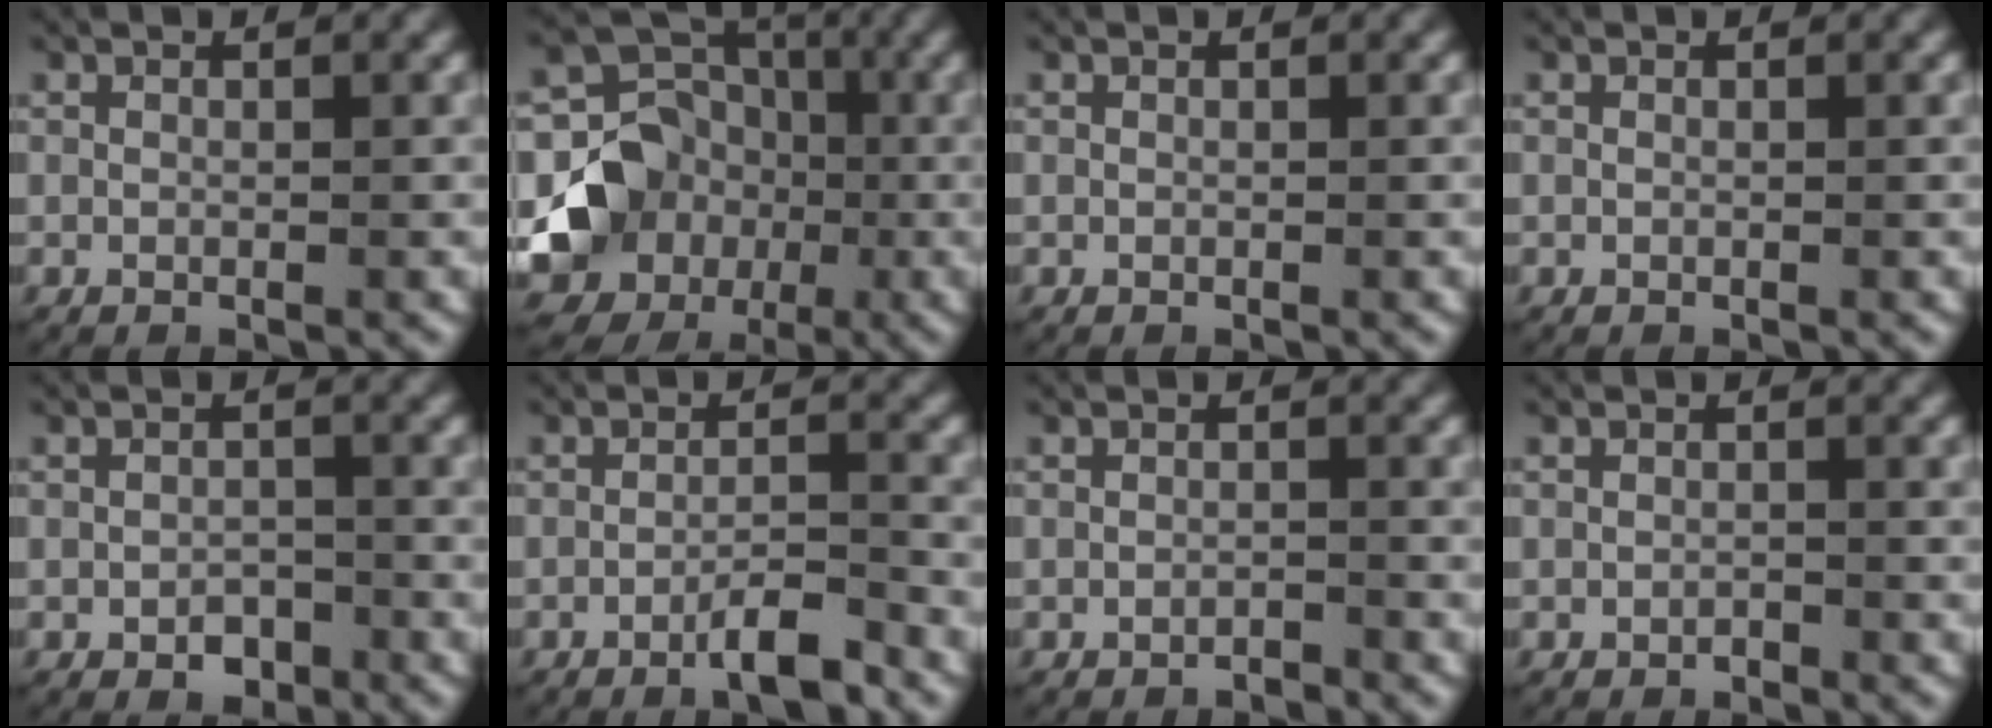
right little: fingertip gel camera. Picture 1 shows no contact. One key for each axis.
{"total": 11.7, "fx": -2.1, "fy": 10.0, "fz": 5.7, "tx": -0.112, "ty": -0.038, "tz": -0.031}
{"total": 0.0}
{"total": 0.0}
{"total": 2.4, "fx": -1.8, "fy": 1.5, "fz": 0.5, "tx": 0.001, "ty": -0.004, "tz": -0.031}
{"total": 2.7, "fx": -2.1, "fy": 0.3, "fz": 1.7, "tx": -0.026, "ty": -0.001, "tz": -0.039}
{"total": 1.2, "fx": -1.2, "fy": 0.2, "fz": 0.1, "tx": 0.000, "ty": -0.003, "tz": -0.017}
{"total": 0.6, "fx": -0.6, "fy": 0.3, "fz": 0.0, "tx": -0.003, "ty": -0.002, "tz": -0.008}